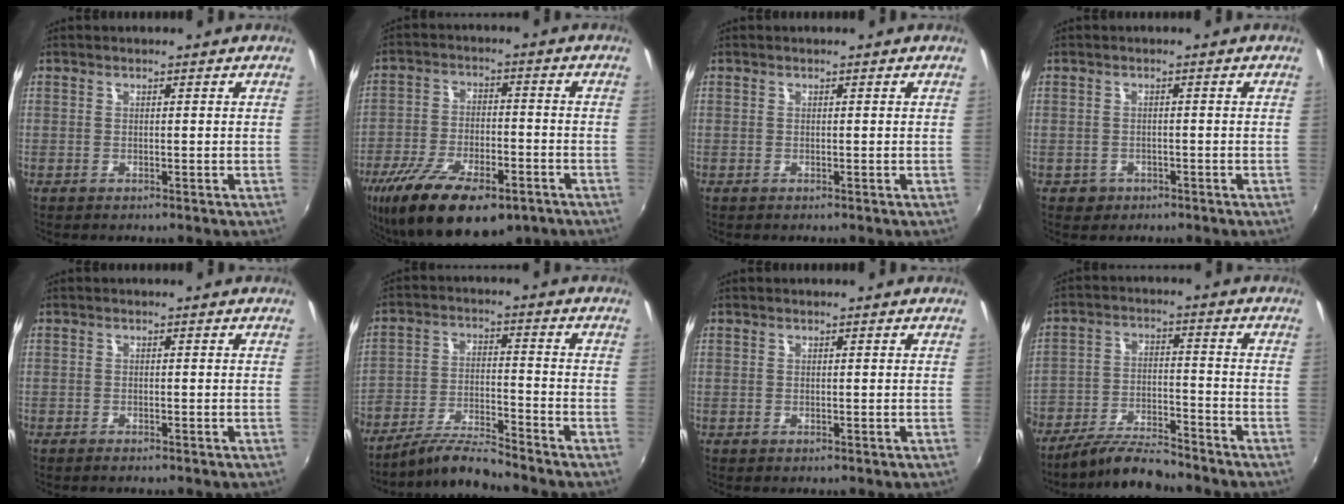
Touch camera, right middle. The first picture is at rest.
{"total": 20.3, "force": [-12.9, 8.4, 13.3], "torque": [-0.267, -0.043, -0.205]}
{"total": 0.0}
{"total": 2.6, "force": [-1.2, 2.2, 0.7], "torque": [-0.020, 0.000, -0.014]}
{"total": 1.0, "force": [-0.9, 0.3, 0.4], "torque": [-0.013, -0.003, -0.018]}
{"total": 8.5, "force": [-7.9, 0.0, 3.0], "torque": [-0.064, 0.002, -0.152]}
{"total": 0.0}
{"total": 10.2, "force": [-8.9, 2.4, 4.5], "torque": [-0.102, -0.006, -0.156]}